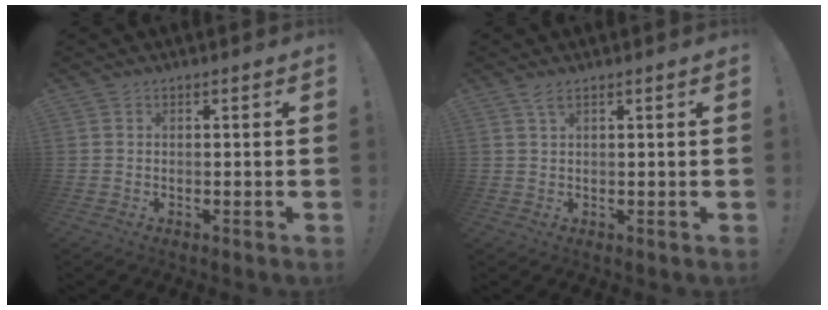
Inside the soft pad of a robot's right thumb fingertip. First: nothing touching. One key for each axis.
{"total": 2.0, "fx": 1.3, "fy": 0.4, "fz": 1.4, "tx": -0.023, "ty": -0.004, "tz": 0.022}